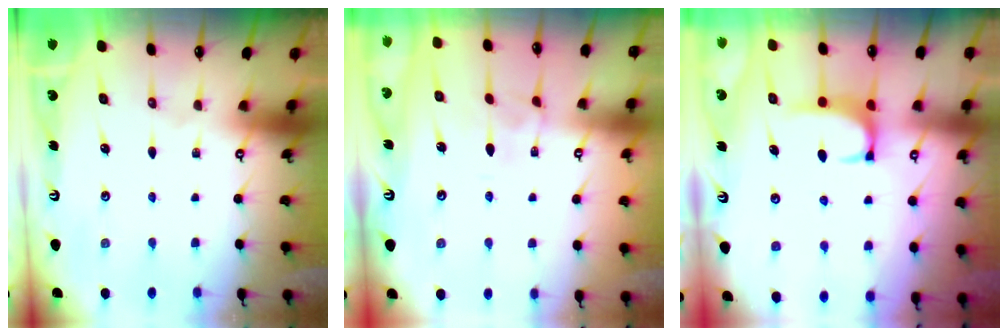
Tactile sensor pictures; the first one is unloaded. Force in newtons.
{"total": 3.9, "press": 3.9, "slide": 0.2}
{"total": 0.6, "press": 0.4, "slide": 0.5}